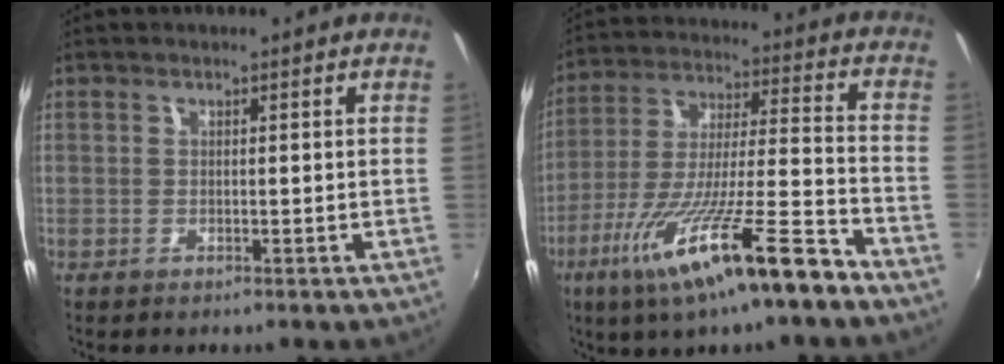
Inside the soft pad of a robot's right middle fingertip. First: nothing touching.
{"total": 19.3, "force": [-12.1, 1.2, 15.0], "torque": [-0.282, -0.041, -0.208]}